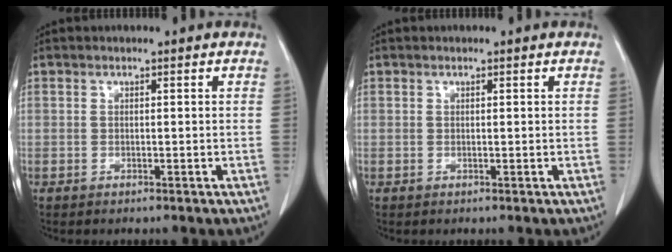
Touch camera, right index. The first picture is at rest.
{"total": 0.0}